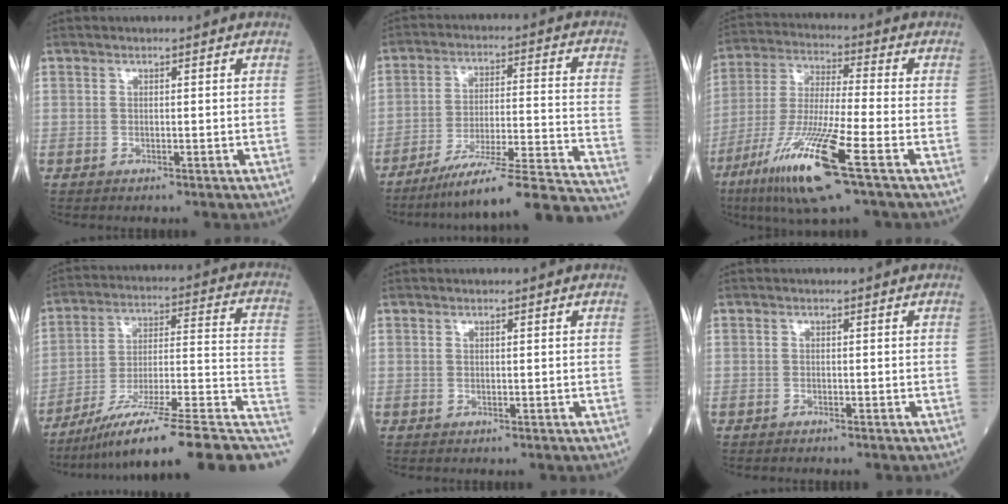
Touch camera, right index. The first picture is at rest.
{"total": 24.1, "force": [-21.8, -0.8, 10.4], "torque": [-0.084, -0.003, -0.309]}
{"total": 15.9, "force": [-7.8, 0.4, 13.8], "torque": [-0.290, -0.035, -0.147]}
{"total": 23.3, "force": [-16.3, 1.6, 16.5], "torque": [-0.178, 0.021, -0.261]}
{"total": 0.0}
{"total": 0.7, "force": [-0.7, 0.0, 0.2], "torque": [-0.005, 0.000, -0.013]}